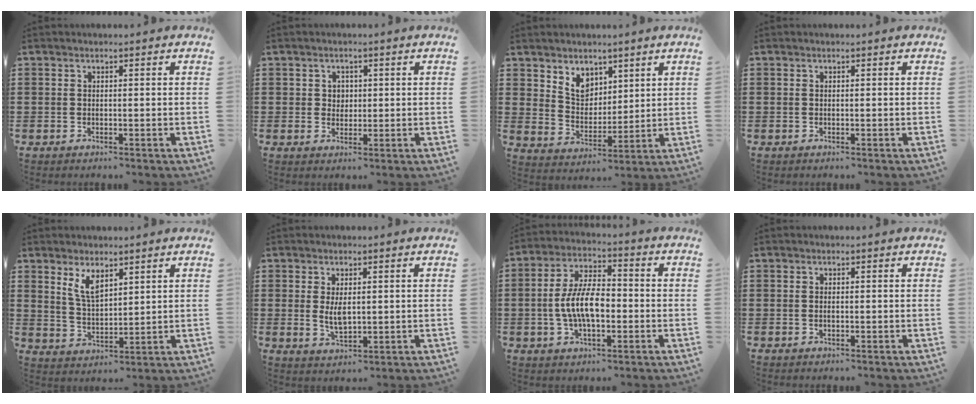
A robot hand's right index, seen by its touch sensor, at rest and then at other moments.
{"total": 1.9, "force": [0.6, 1.7, 0.5], "torque": [-0.016, 0.011, 0.009]}
{"total": 5.7, "force": [3.9, 3.9, 1.4], "torque": [-0.050, 0.000, 0.075]}
{"total": 0.0}
{"total": 5.0, "force": [3.2, 2.1, 3.3], "torque": [-0.072, -0.001, 0.057]}
{"total": 3.6, "force": [0.5, 1.7, 3.2], "torque": [-0.056, 0.000, 0.007]}
{"total": 8.8, "force": [-1.3, 4.1, 7.7], "torque": [-0.169, 0.001, -0.031]}
{"total": 0.6, "force": [-0.1, 0.2, 0.5], "torque": [-0.012, -0.002, -0.001]}